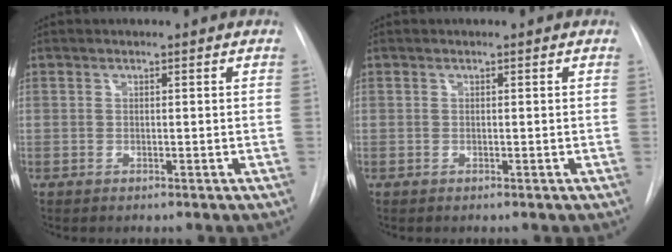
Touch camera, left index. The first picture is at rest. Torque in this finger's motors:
{"motor_torque": [0.06, 0.00, 0.01, 0.00]}